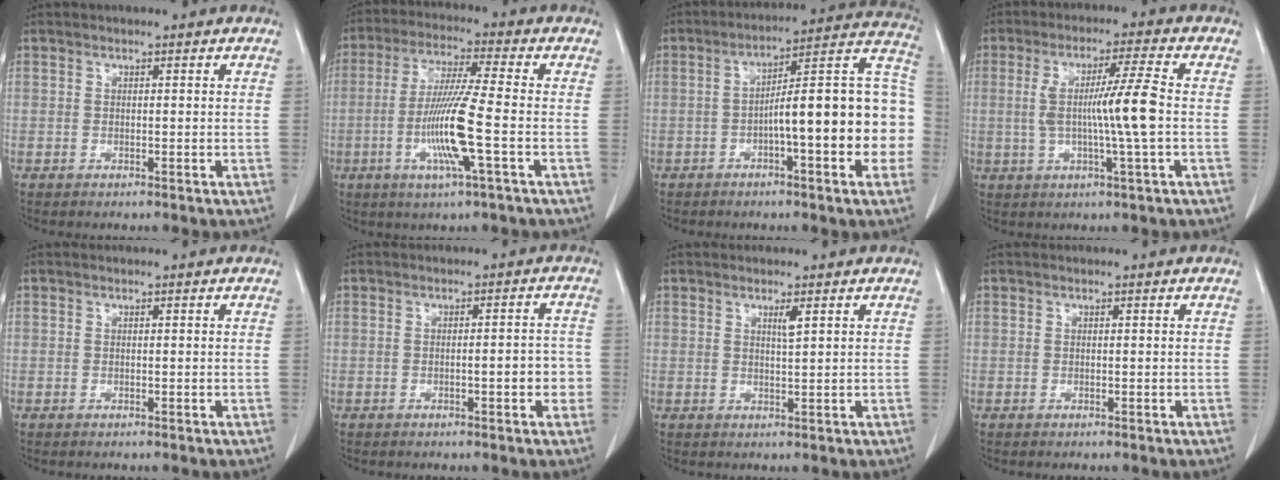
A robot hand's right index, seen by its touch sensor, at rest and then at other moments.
{"total": 11.0, "force": [-2.8, -0.5, 10.6], "torque": [-0.211, -0.012, -0.059]}
{"total": 18.1, "force": [-3.1, 2.8, 17.6], "torque": [-0.204, 0.045, -0.041]}
{"total": 9.1, "force": [-0.3, -0.9, 9.0], "torque": [-0.166, 0.002, -0.006]}
{"total": 0.0}
{"total": 3.6, "force": [-1.0, 1.0, 3.3], "torque": [-0.044, 0.013, -0.011]}
{"total": 1.5, "force": [0.9, 0.0, 1.3], "torque": [-0.021, -0.006, 0.013]}
{"total": 0.0}